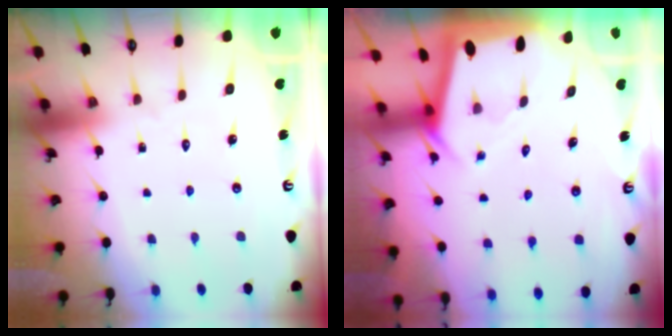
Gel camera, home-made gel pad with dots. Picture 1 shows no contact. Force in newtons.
{"total": 2.5, "press": 2.5, "slide": 0.2}